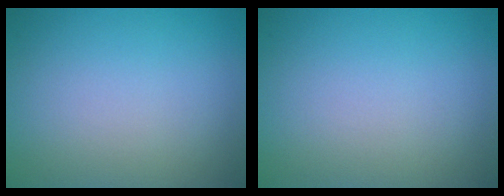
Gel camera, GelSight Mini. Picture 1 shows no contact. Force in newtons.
{"total": 0.0}